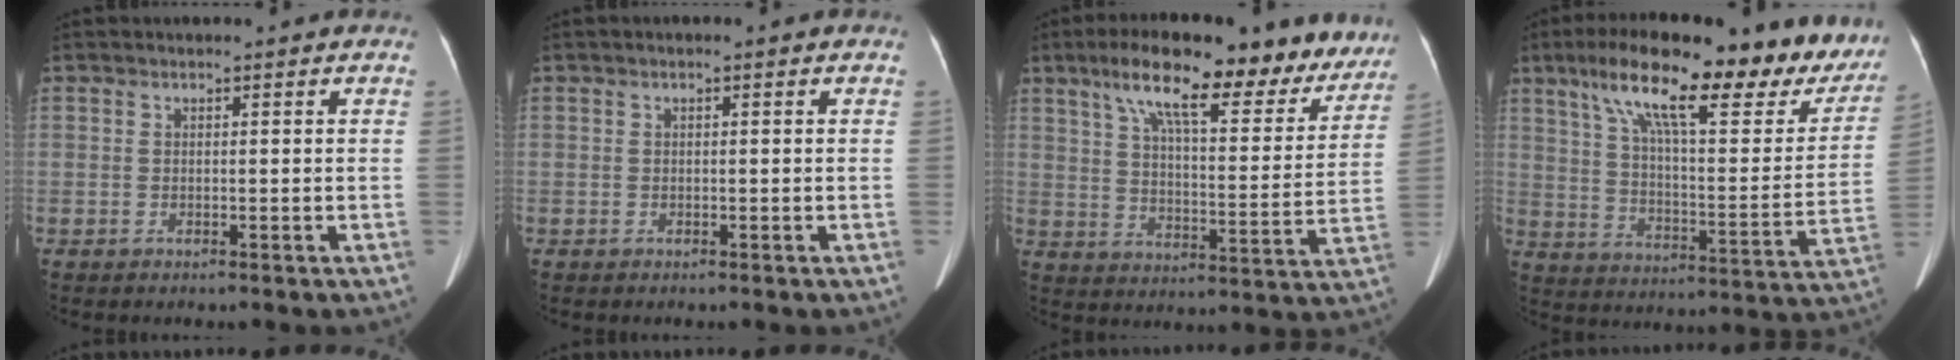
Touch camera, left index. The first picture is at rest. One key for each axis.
{"total": 0.6, "fx": 0.2, "fy": 0.1, "fz": 0.5, "tx": -0.008, "ty": 0.007, "tz": 0.002}
{"total": 20.5, "fx": 15.3, "fy": 5.4, "fz": 12.5, "tx": -0.175, "ty": 0.023, "tz": 0.216}
{"total": 25.9, "fx": 19.1, "fy": 6.5, "fz": 16.3, "tx": -0.240, "ty": 0.021, "tz": 0.269}